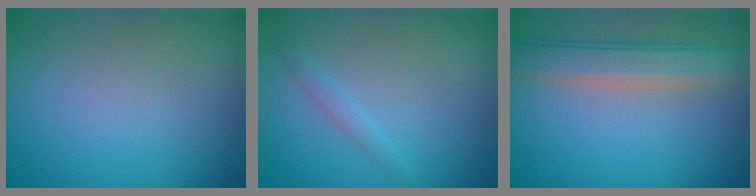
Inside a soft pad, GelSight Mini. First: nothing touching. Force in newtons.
{"total": 1.0, "press": 1.0, "slide": 0.0}
{"total": 4.3, "press": 4.3, "slide": 0.4}